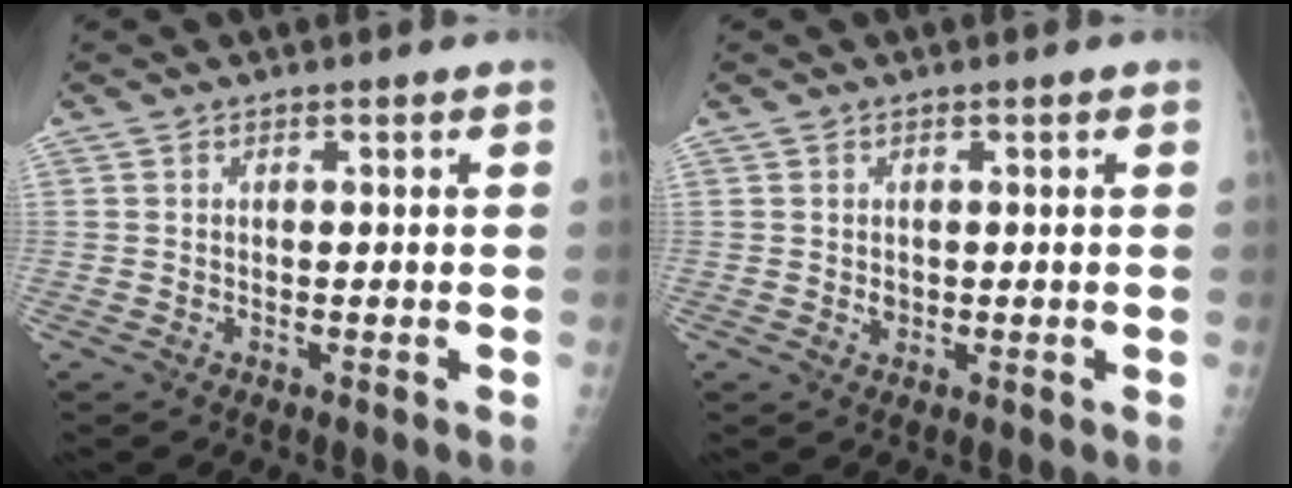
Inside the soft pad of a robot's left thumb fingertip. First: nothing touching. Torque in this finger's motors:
{"motor_torque": [0.19, 0.01, 0.15, 0.09, 0.00]}